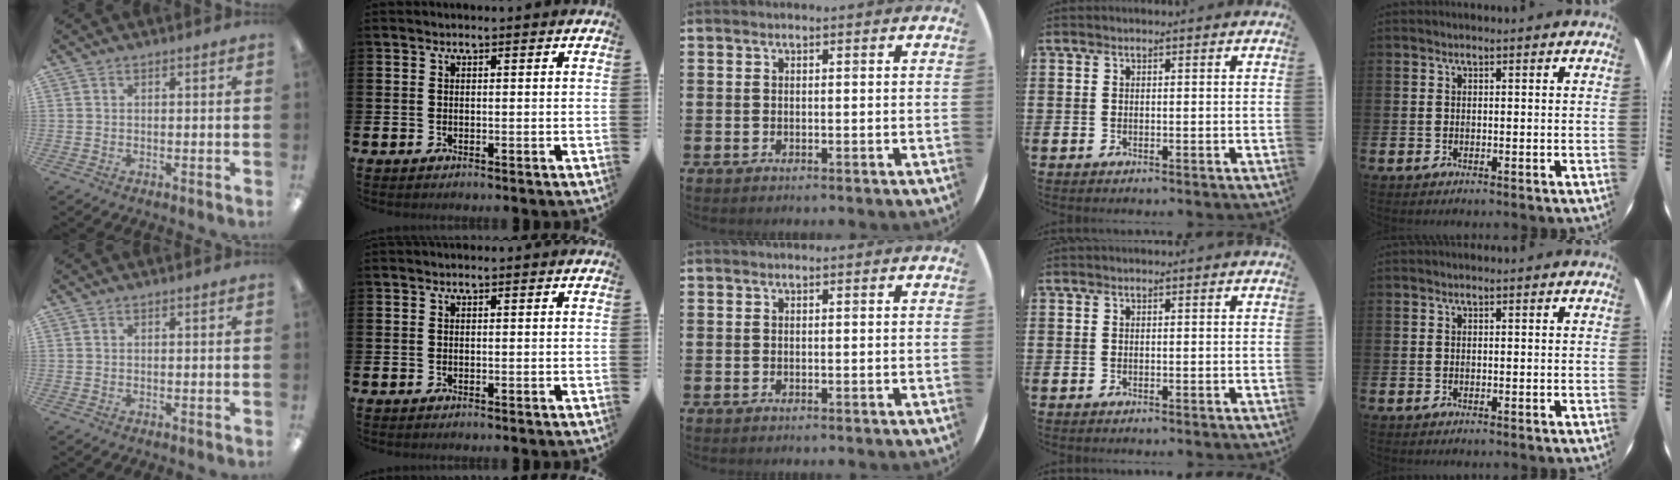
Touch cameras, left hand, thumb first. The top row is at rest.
{}